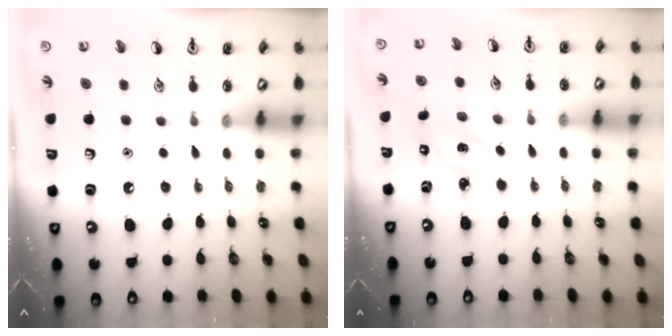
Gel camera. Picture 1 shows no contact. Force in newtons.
{"total": 2.3, "press": 2.2, "slide": 0.4}